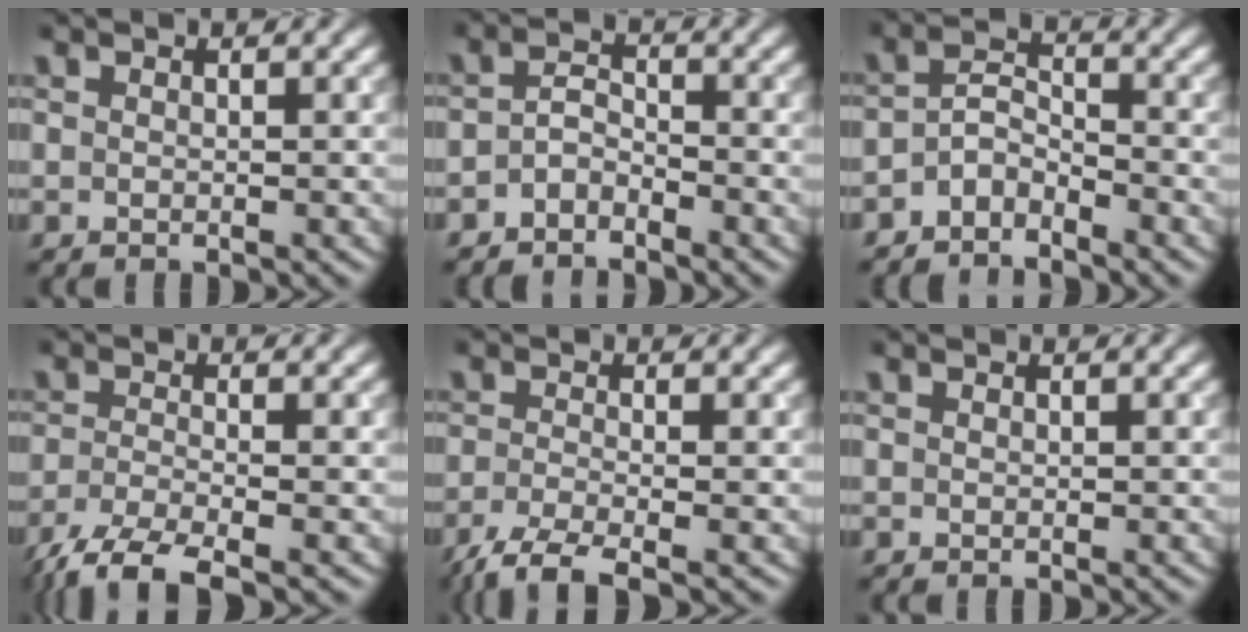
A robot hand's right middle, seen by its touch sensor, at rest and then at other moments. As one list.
[{"total": 2.1, "force": [-1.7, 0.8, 0.9], "torque": [-0.019, 0.006, -0.041]}, {"total": 2.9, "force": [-2.5, 1.1, 1.1], "torque": [-0.023, 0.007, -0.057]}, {"total": 4.9, "force": [-3.6, 0.9, 3.1], "torque": [-0.057, -0.012, -0.079]}, {"total": 3.7, "force": [-2.6, 0.6, 2.5], "torque": [-0.047, -0.011, -0.062]}, {"total": 0.0}]